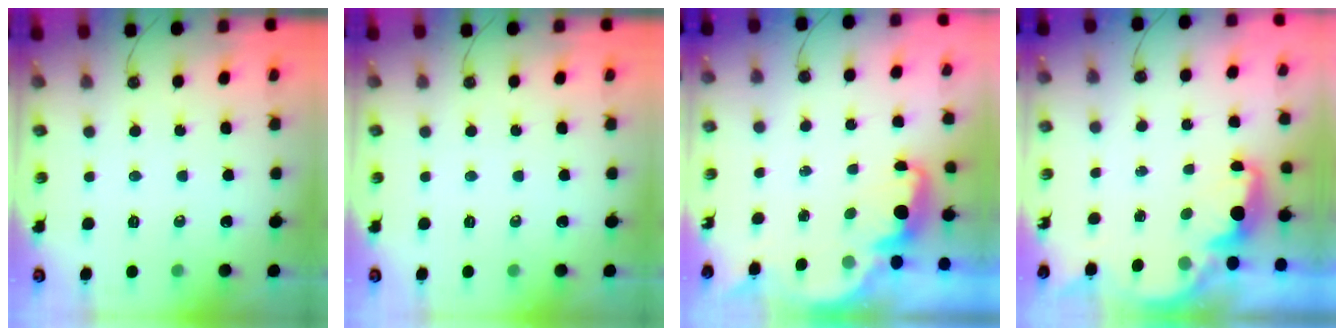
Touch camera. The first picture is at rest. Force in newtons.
{"total": 0.0}
{"total": 2.3, "press": 2.2, "slide": 0.6}
{"total": 2.4, "press": 2.3, "slide": 0.8}